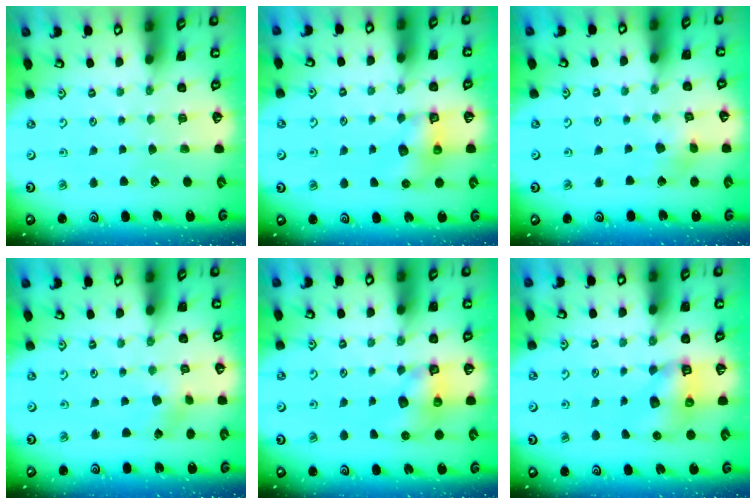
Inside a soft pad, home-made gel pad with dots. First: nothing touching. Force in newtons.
{"total": 6.5, "press": 6.5, "slide": 0.1}
{"total": 4.8, "press": 4.7, "slide": 0.5}
{"total": 2.5, "press": 2.4, "slide": 0.6}
{"total": 8.7, "press": 8.7, "slide": 0.2}
{"total": 6.8, "press": 6.7, "slide": 1.0}